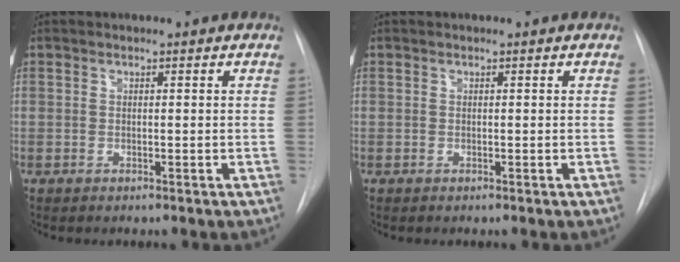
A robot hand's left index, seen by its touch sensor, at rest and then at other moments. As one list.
[{"total": 0.0}]